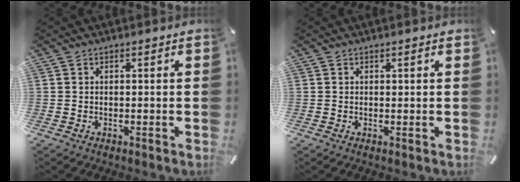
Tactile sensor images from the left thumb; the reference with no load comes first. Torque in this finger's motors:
{"motor_torque": [0.27, 0.23, 0.01, -0.19, 0.04]}